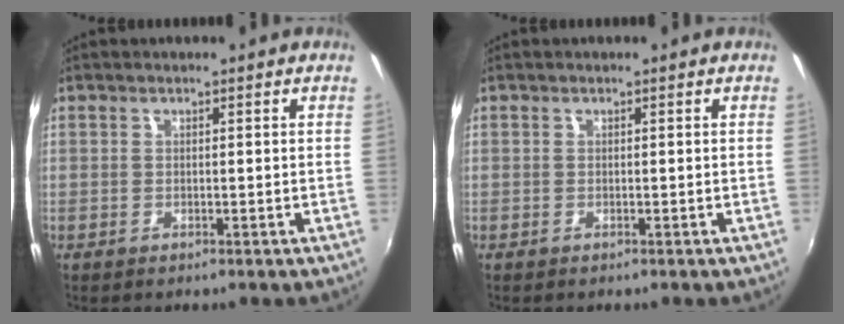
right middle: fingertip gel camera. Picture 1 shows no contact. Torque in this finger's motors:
{"motor_torque": [-0.07, -0.17, -0.02, 0.00]}